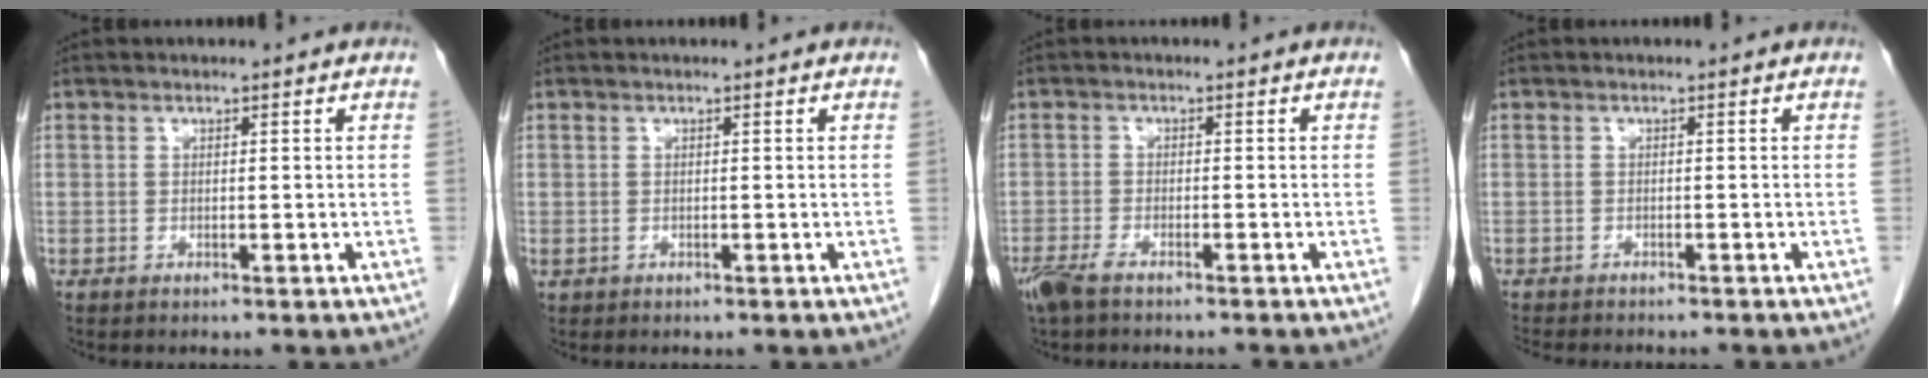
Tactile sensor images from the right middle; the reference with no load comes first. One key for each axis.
{"total": 0.0}
{"total": 5.5, "fx": -4.5, "fy": 1.1, "fz": 3.0, "tx": -0.055, "ty": -0.011, "tz": -0.078}
{"total": 7.6, "fx": -6.7, "fy": 1.7, "fz": 3.1, "tx": -0.046, "ty": -0.008, "tz": -0.092}